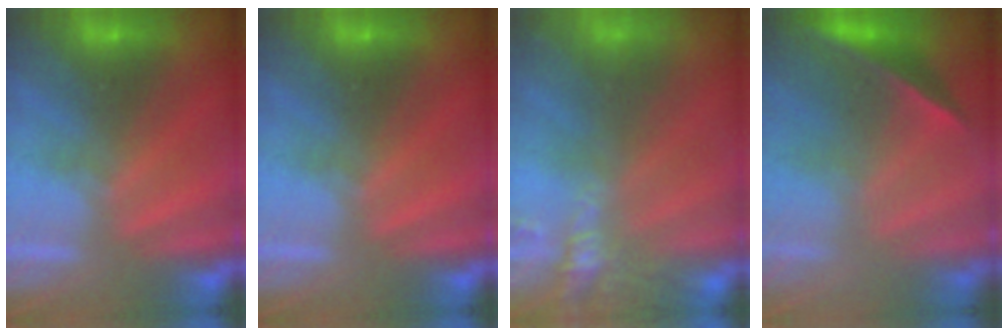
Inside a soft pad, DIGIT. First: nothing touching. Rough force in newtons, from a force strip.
{"total": 0.0}
{"total": 7.7}
{"total": 1.8}